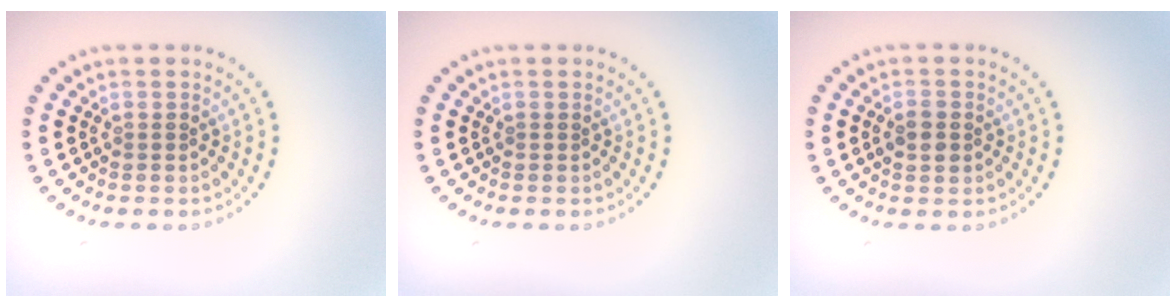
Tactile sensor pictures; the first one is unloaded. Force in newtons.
{"total": 0.0}
{"total": 2.2, "press": 2.2, "slide": 0.2}